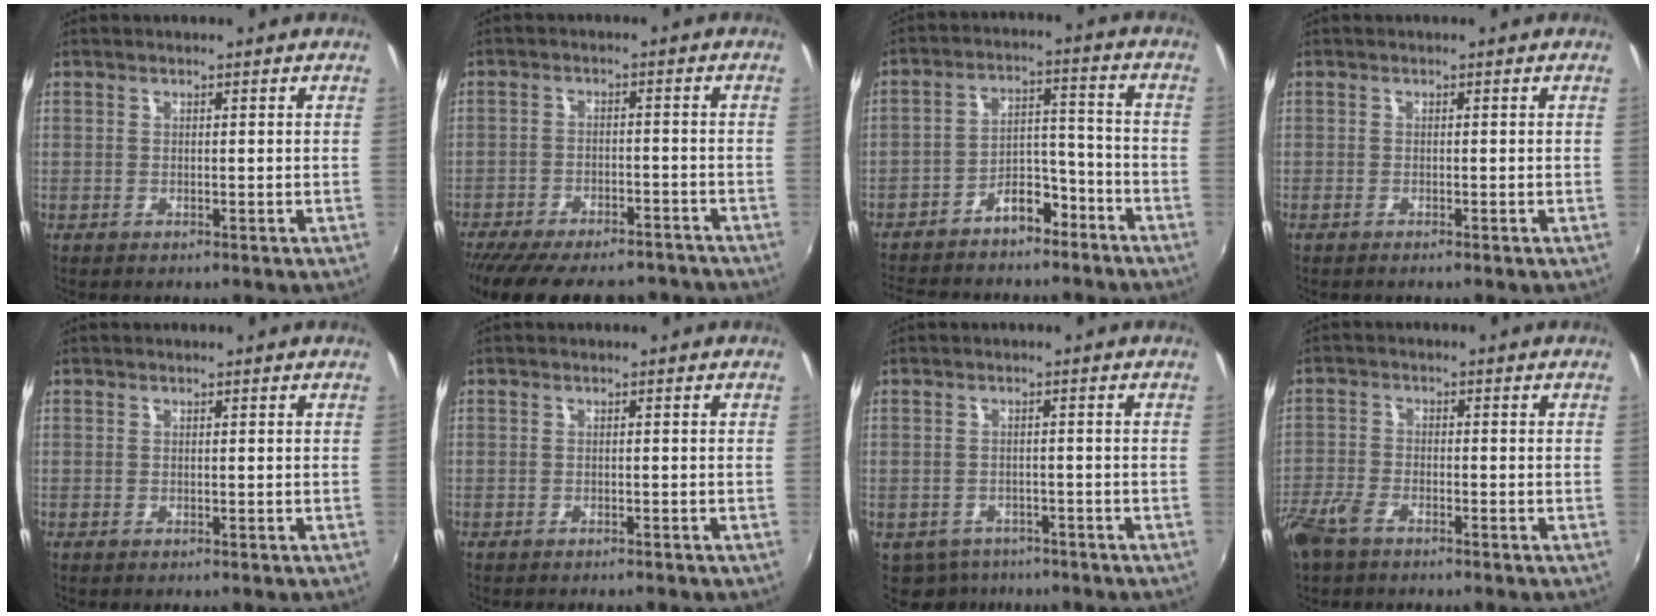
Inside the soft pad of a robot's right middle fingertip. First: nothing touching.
{"total": 19.7, "force": [-16.2, 7.0, 8.6], "torque": [-0.184, -0.018, -0.223]}
{"total": 14.8, "force": [-11.6, 6.9, 6.1], "torque": [-0.130, 0.047, -0.168]}
{"total": 0.7, "force": [-0.7, 0.0, 0.3], "torque": [-0.006, -0.003, -0.013]}
{"total": 0.0}
{"total": 1.6, "force": [-1.5, 0.4, 0.5], "torque": [-0.018, -0.007, -0.025]}
{"total": 5.5, "force": [-4.2, 3.4, 1.3], "torque": [-0.038, -0.014, -0.059]}
{"total": 6.0, "force": [-4.4, 2.3, 3.3], "torque": [-0.091, -0.007, -0.093]}